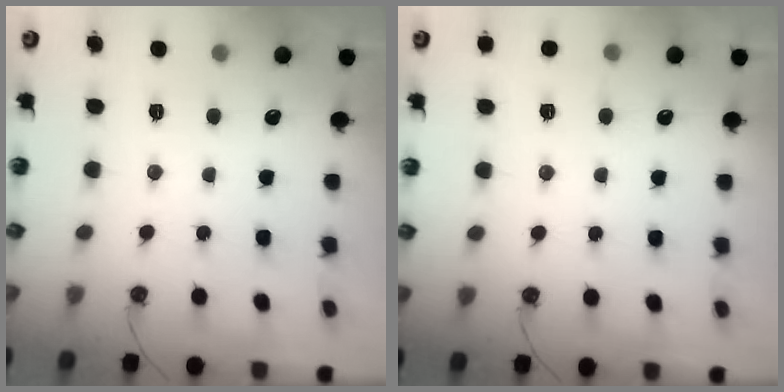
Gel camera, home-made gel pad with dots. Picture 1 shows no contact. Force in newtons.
{"total": 3.7, "press": 3.7, "slide": 0.3}